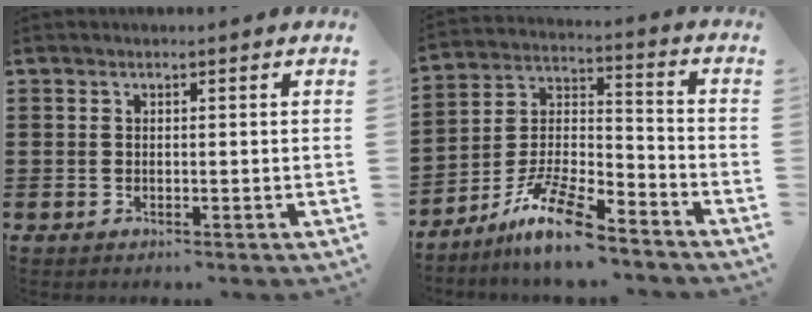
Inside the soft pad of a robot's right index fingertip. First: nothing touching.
{"total": 11.0, "force": [-8.6, 2.5, 6.5], "torque": [-0.141, 0.022, -0.169]}